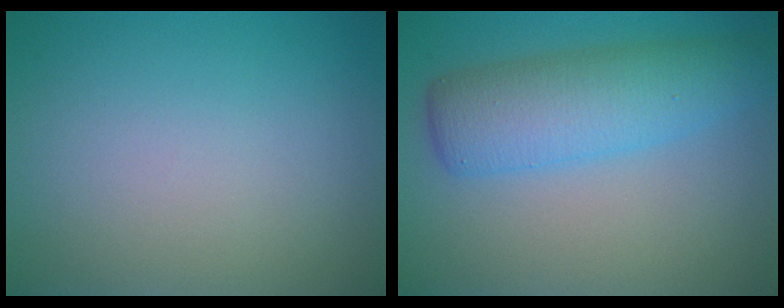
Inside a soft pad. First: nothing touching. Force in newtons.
{"total": 6.1, "press": 6.1, "slide": 0.2}